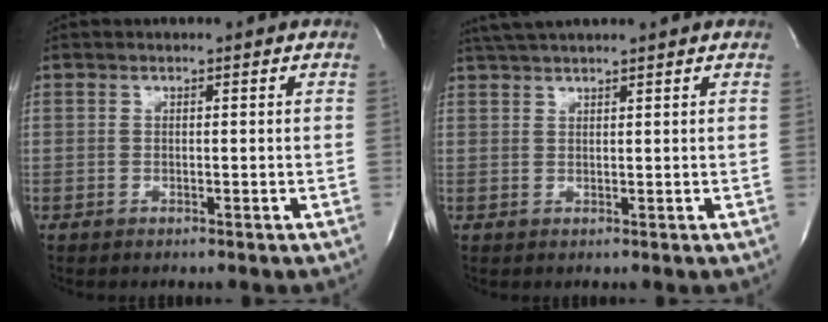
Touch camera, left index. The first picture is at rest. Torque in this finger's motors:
{"motor_torque": [0.00, -0.25, 0.28, 0.16]}